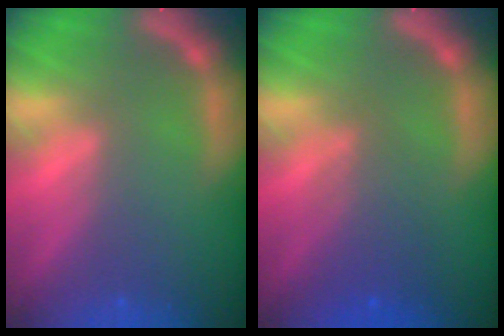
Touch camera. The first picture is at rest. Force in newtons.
{"total": 3.6}